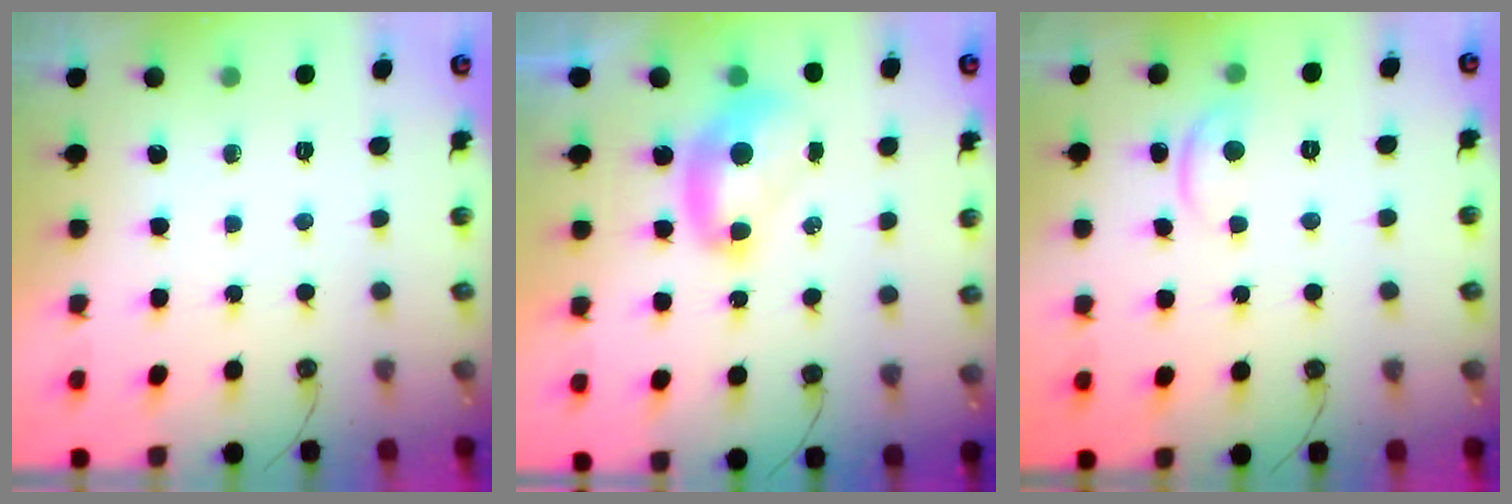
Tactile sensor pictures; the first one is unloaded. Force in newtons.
{"total": 2.0, "press": 2.0, "slide": 0.2}
{"total": 2.3, "press": 2.2, "slide": 0.4}